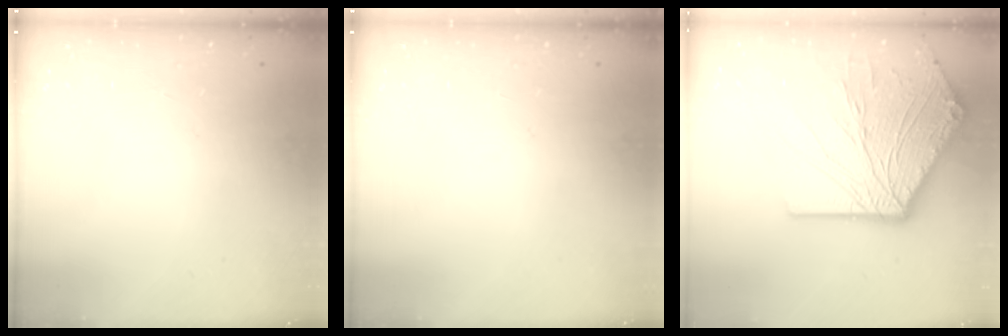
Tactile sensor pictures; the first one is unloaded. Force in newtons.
{"total": 0.0}
{"total": 22.4, "press": 22.3, "slide": 2.8}